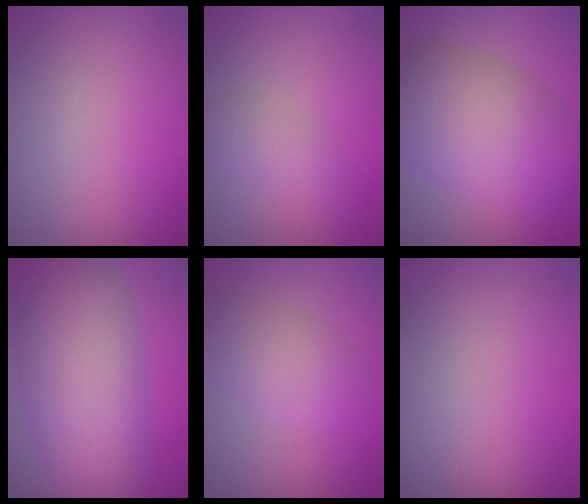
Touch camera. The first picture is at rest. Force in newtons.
{"total": 1.8, "press": 1.8, "slide": 0.1}
{"total": 10.6, "press": 10.6, "slide": 0.1}
{"total": 11.2, "press": 11.2, "slide": 0.1}
{"total": 4.0, "press": 4.0, "slide": 0.2}
{"total": 0.0}